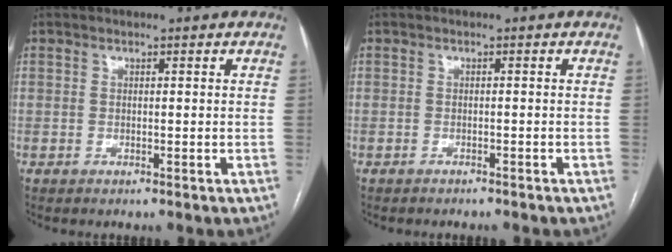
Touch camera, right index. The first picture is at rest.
{"total": 2.9, "force": [-2.6, 0.9, 0.9], "torque": [-0.015, -0.003, -0.027]}